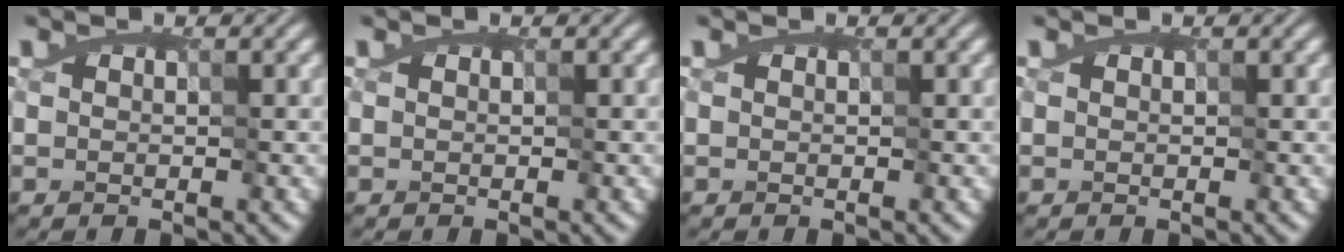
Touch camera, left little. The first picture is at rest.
{"total": 0.0}
{"total": 0.0}
{"total": 0.0}